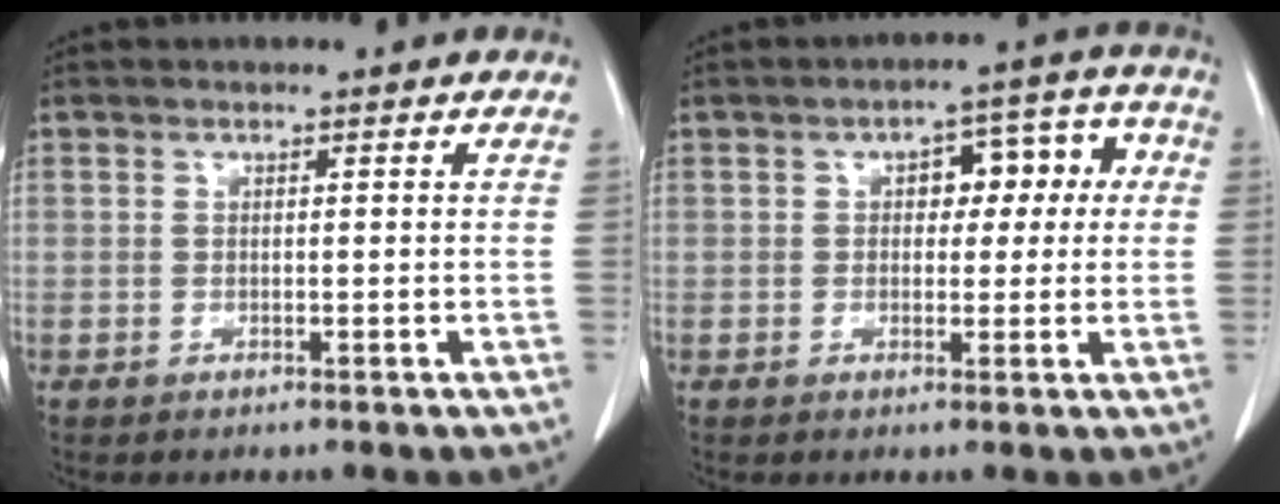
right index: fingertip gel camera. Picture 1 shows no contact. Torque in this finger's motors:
{"motor_torque": [0.20, 0.02, 0.11, 0.02]}